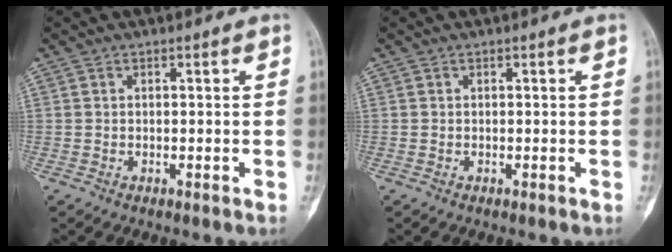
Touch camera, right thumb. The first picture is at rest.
{"total": 0.0}